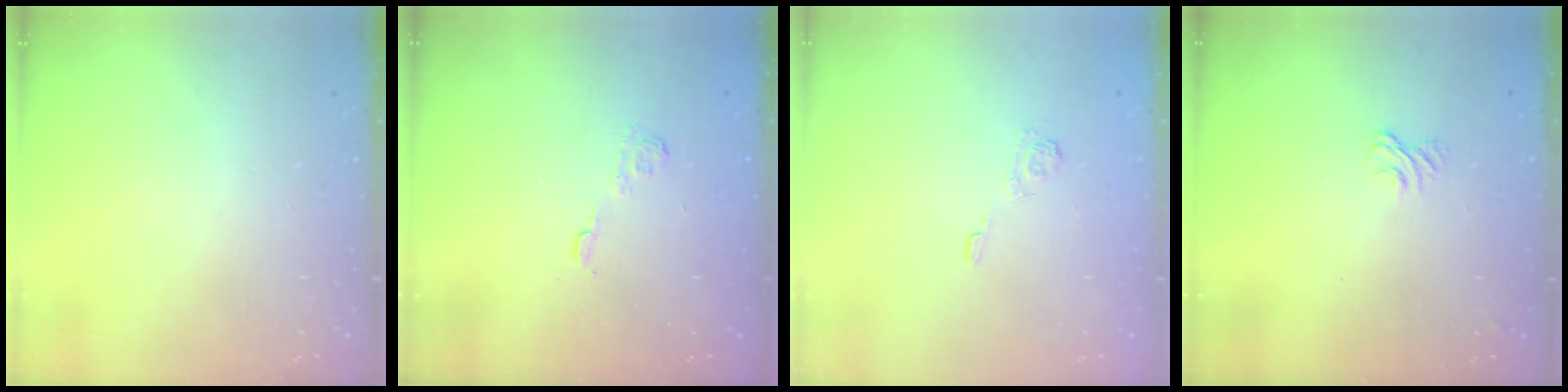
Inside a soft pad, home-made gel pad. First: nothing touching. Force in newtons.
{"total": 2.7, "press": 2.3, "slide": 1.4}
{"total": 3.7, "press": 3.4, "slide": 1.4}
{"total": 2.3, "press": 1.9, "slide": 1.3}